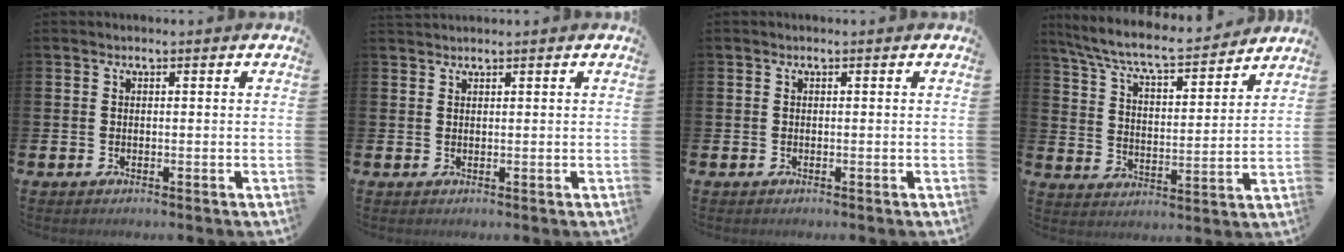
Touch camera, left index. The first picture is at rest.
{"total": 0.9, "force": [0.9, 0.0, 0.0], "torque": [0.000, 0.000, 0.017]}
{"total": 0.0}
{"total": 7.8, "force": [7.3, 1.0, 2.5], "torque": [-0.087, -0.054, 0.123]}